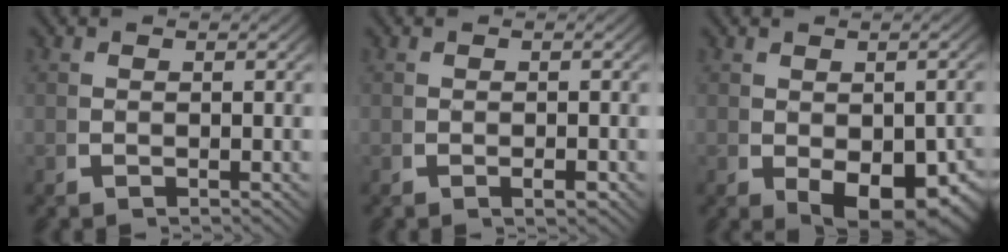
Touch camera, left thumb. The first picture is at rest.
{"total": 0.9, "force": [-0.3, 0.4, 0.7], "torque": [-0.012, 0.004, -0.010]}
{"total": 6.3, "force": [-1.7, 3.6, 4.9], "torque": [-0.080, -0.040, 0.002]}